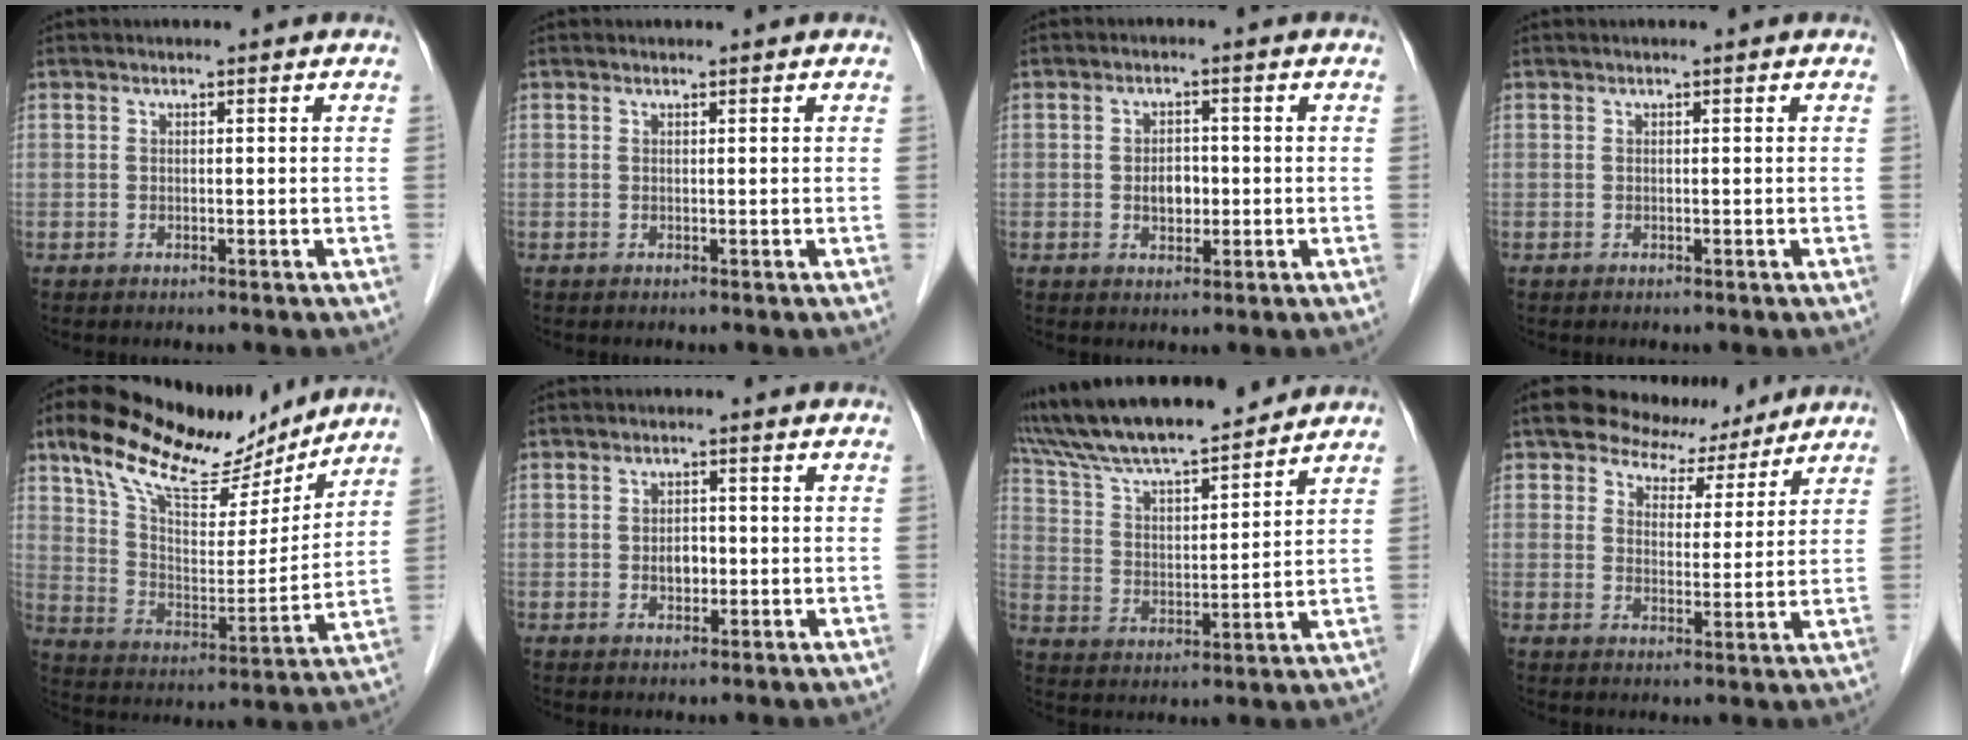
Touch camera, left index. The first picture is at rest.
{"total": 0.0}
{"total": 3.2, "force": [-0.7, 2.2, 2.3], "torque": [-0.037, 0.002, -0.008]}
{"total": 0.0}
{"total": 19.0, "force": [14.8, 5.8, 10.4], "torque": [-0.180, 0.012, 0.250]}
{"total": 2.5, "force": [-0.7, 1.7, 1.7], "torque": [-0.026, 0.001, -0.009]}
{"total": 16.5, "force": [15.0, 1.8, 6.7], "torque": [-0.128, 0.015, 0.262]}
{"total": 7.3, "force": [6.3, 3.6, 0.9], "torque": [-0.012, 0.008, 0.091]}